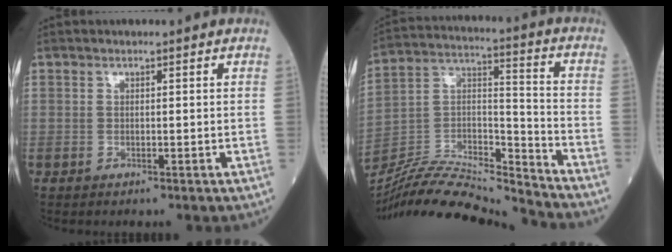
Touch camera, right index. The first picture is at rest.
{"total": 19.9, "force": [-19.2, 0.7, 5.3], "torque": [-0.106, 0.024, -0.333]}